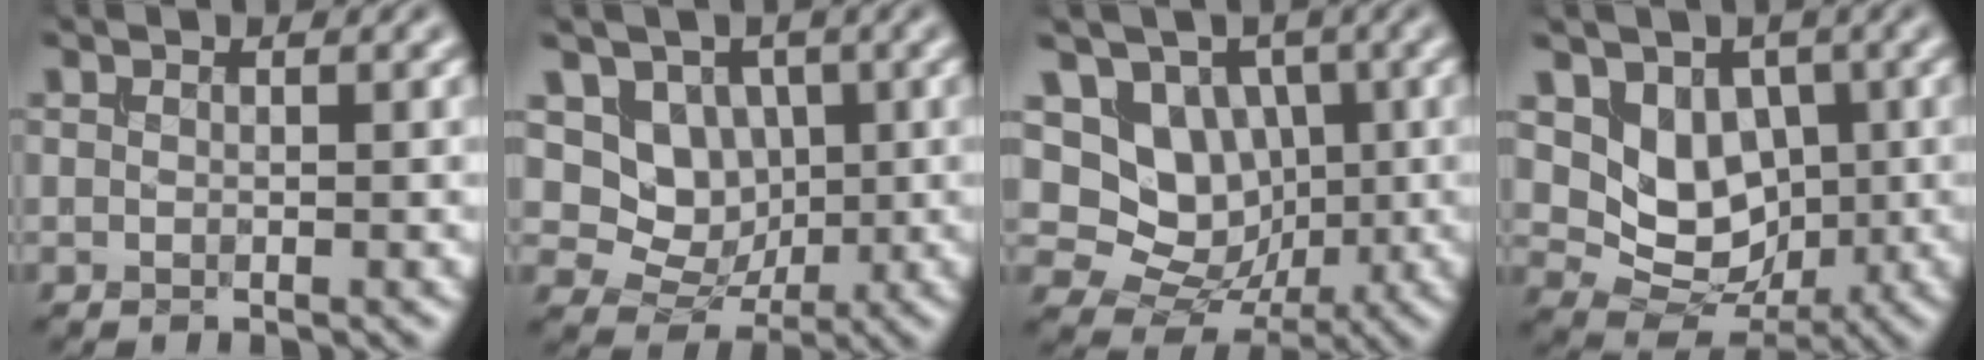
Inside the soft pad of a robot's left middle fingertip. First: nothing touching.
{"total": 5.3, "force": [1.1, 4.4, 2.6], "torque": [-0.038, -0.011, 0.007]}
{"total": 8.1, "force": [1.4, 6.8, 4.1], "torque": [-0.057, 0.008, -0.001]}
{"total": 5.8, "force": [1.0, 4.7, 3.3], "torque": [-0.055, -0.013, 0.015]}